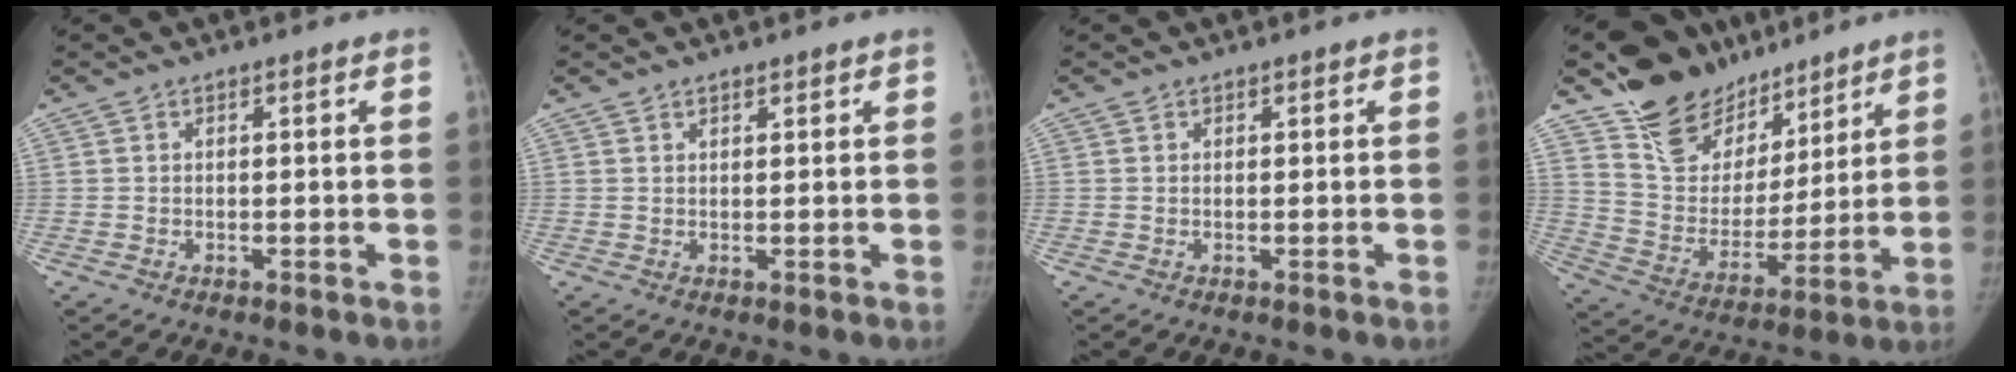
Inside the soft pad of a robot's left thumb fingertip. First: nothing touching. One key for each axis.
{"total": 1.1, "fx": 0.9, "fy": 0.4, "fz": 0.4, "tx": -0.002, "ty": -0.005, "tz": 0.013}
{"total": 0.0}
{"total": 19.8, "fx": 14.8, "fy": 11.5, "fz": 6.2, "tx": -0.051, "ty": -0.090, "tz": 0.258}